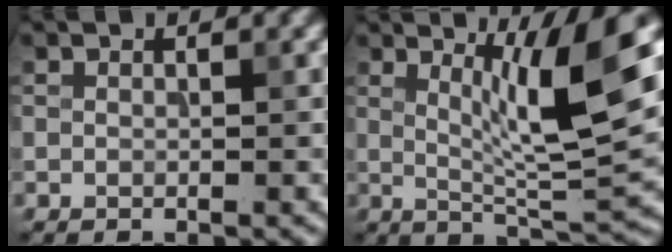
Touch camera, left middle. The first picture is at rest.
{"total": 8.2, "force": [2.5, 1.2, 7.8], "torque": [-0.122, -0.009, 0.045]}